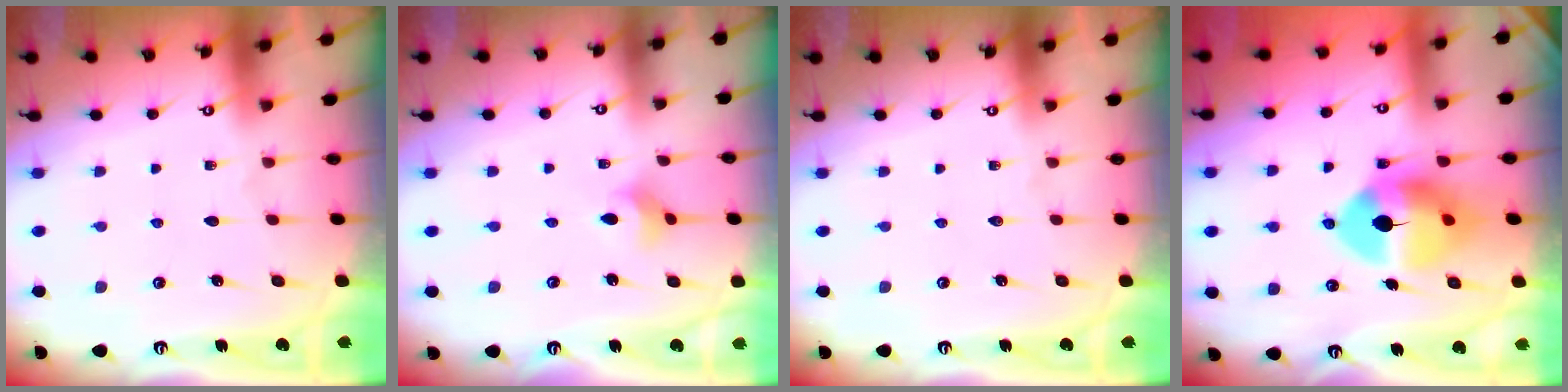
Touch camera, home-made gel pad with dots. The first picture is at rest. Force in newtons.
{"total": 3.9, "press": 3.9, "slide": 0.7}
{"total": 0.0}
{"total": 11.9, "press": 11.8, "slide": 1.8}